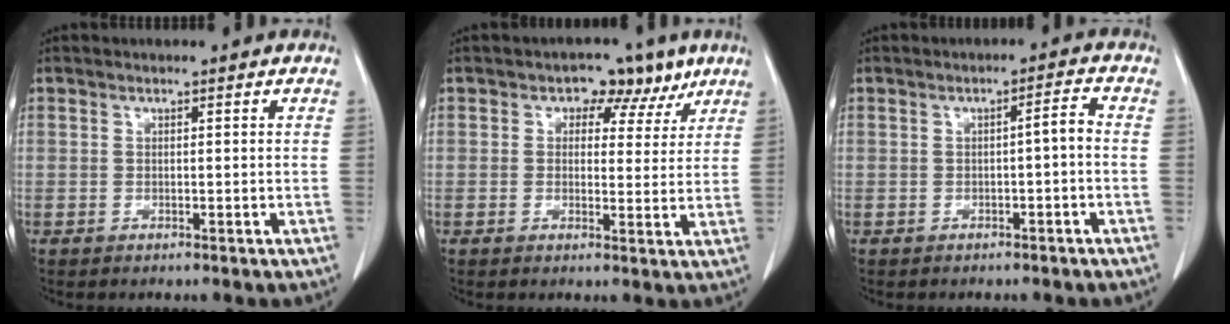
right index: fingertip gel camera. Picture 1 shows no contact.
{"total": 5.5, "force": [3.0, 3.9, 2.5], "torque": [-0.012, 0.011, 0.033]}
{"total": 2.4, "force": [-0.6, 0.3, 2.3], "torque": [-0.031, 0.008, -0.011]}